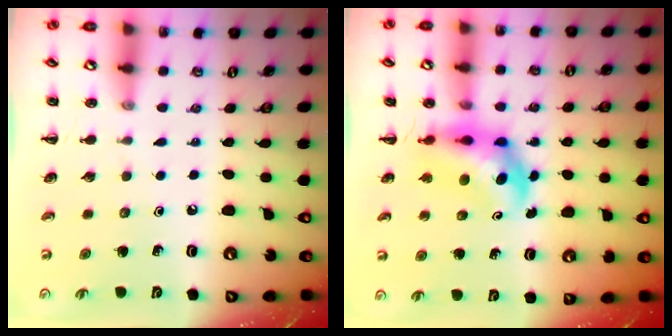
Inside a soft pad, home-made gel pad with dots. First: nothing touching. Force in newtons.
{"total": 5.7, "press": 5.5, "slide": 1.4}